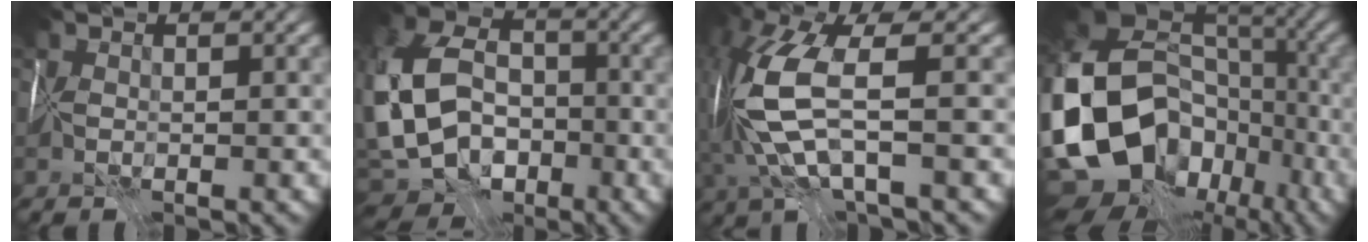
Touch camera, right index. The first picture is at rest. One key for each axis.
{"total": 12.3, "fx": -3.4, "fy": 9.9, "fz": 6.4, "tx": -0.153, "ty": -0.010, "tz": -0.060}
{"total": 7.5, "fx": -0.3, "fy": 2.6, "fz": 7.1, "tx": -0.180, "ty": 0.009, "tz": -0.012}
{"total": 16.2, "fx": -5.7, "fy": 12.5, "fz": 8.6, "tx": -0.179, "ty": 0.004, "tz": -0.097}